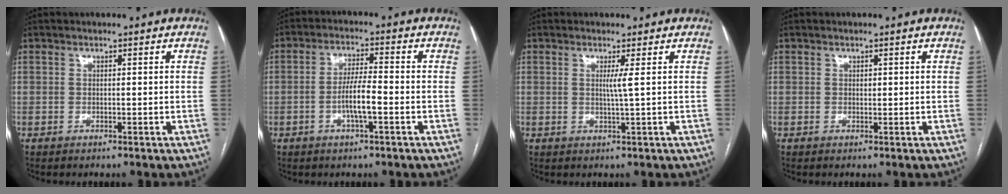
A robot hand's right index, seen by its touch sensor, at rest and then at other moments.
{"total": 5.4, "force": [-1.7, 0.6, 5.1], "torque": [-0.102, 0.004, -0.029]}
{"total": 1.8, "force": [0.5, -0.7, 1.6], "torque": [-0.033, -0.005, 0.009]}
{"total": 0.5, "force": [0.1, 0.4, 0.3], "torque": [-0.004, 0.000, 0.002]}